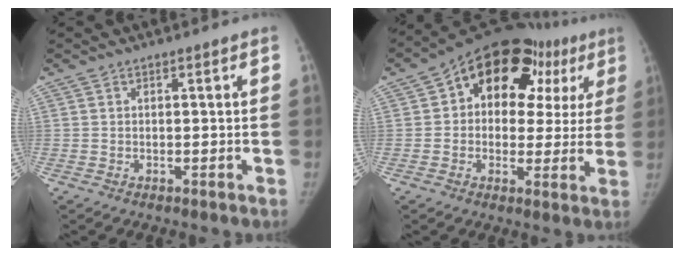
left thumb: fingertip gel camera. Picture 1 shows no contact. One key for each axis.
{"total": 20.0, "fx": 7.7, "fy": 13.1, "fz": 13.0, "tx": -0.119, "ty": 0.031, "tz": 0.104}